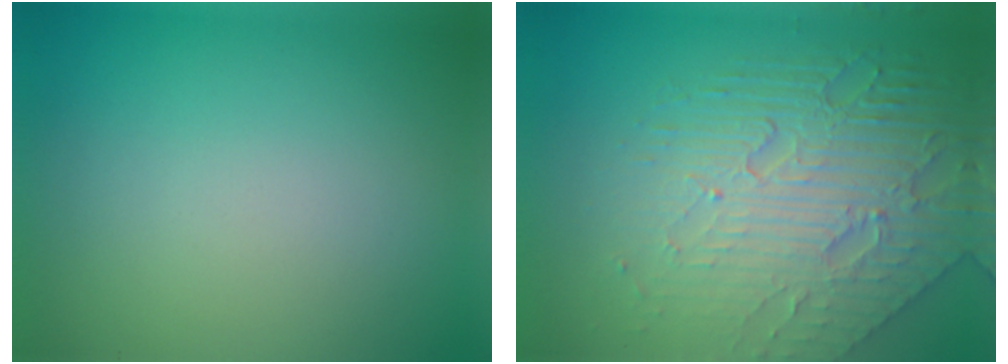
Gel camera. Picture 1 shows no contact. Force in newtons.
{"total": 8.4, "press": 5.7, "slide": 6.2}